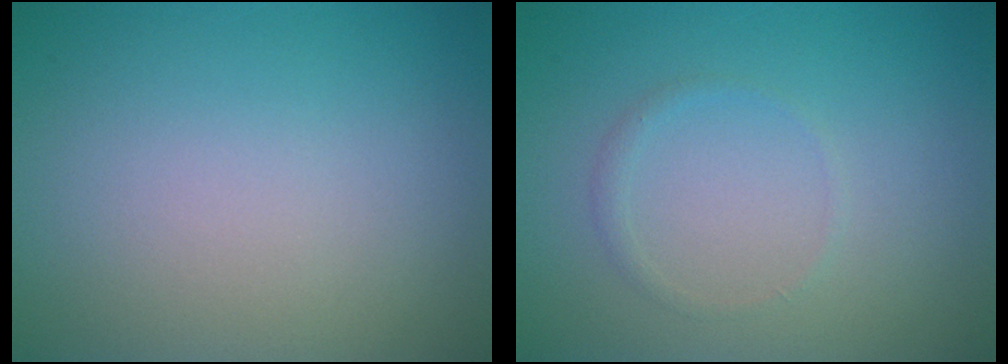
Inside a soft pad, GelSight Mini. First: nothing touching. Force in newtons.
{"total": 0.7, "press": 0.7, "slide": 0.0}